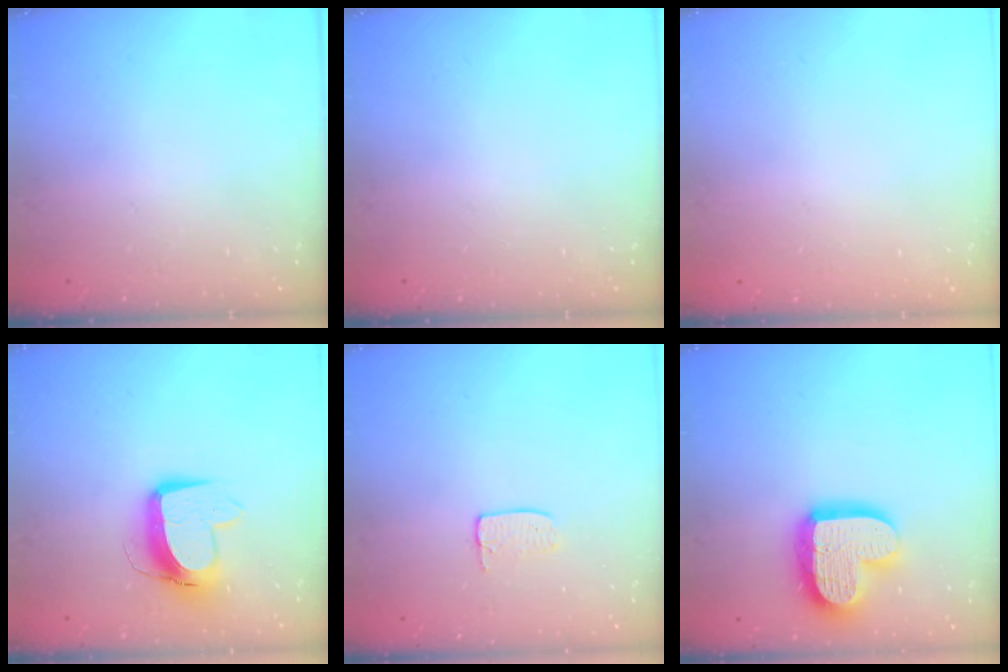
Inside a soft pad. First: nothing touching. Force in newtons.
{"total": 0.0}
{"total": 0.0}
{"total": 12.1, "press": 12.0, "slide": 1.4}
{"total": 3.7, "press": 3.7, "slide": 0.2}
{"total": 17.7, "press": 17.6, "slide": 1.3}